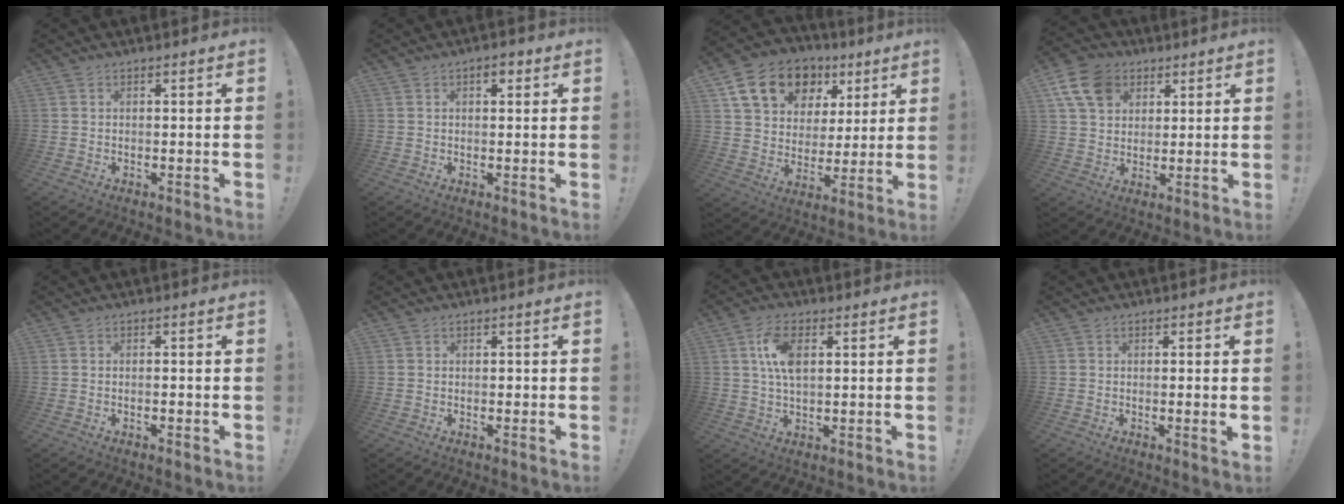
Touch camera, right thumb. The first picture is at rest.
{"total": 2.7, "force": [1.1, 1.4, 2.0], "torque": [-0.019, -0.001, 0.013]}
{"total": 17.7, "force": [9.2, 12.7, 8.1], "torque": [-0.128, -0.035, 0.181]}
{"total": 12.6, "force": [5.6, 9.5, 6.1], "torque": [-0.097, -0.014, 0.114]}
{"total": 1.1, "force": [-0.9, 0.0, 0.7], "torque": [-0.017, 0.003, -0.015]}
{"total": 0.9, "force": [-0.4, 0.7, 0.3], "torque": [-0.010, 0.006, -0.007]}
{"total": 8.5, "force": [2.3, 4.2, 7.1], "torque": [-0.134, -0.002, 0.037]}
{"total": 2.1, "force": [-0.1, -0.2, 2.1], "torque": [-0.033, -0.004, -0.003]}